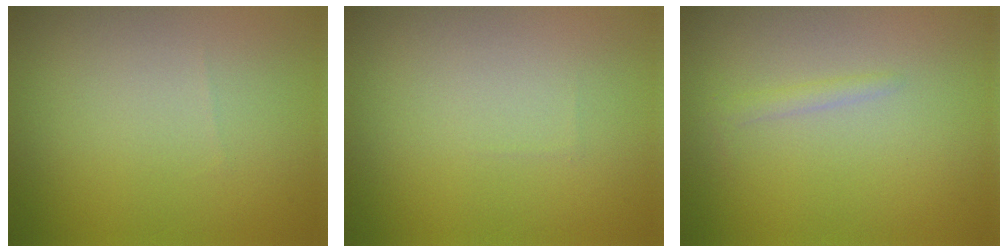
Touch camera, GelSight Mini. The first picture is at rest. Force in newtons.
{"total": 0.0}
{"total": 1.0, "press": 1.0, "slide": 0.0}